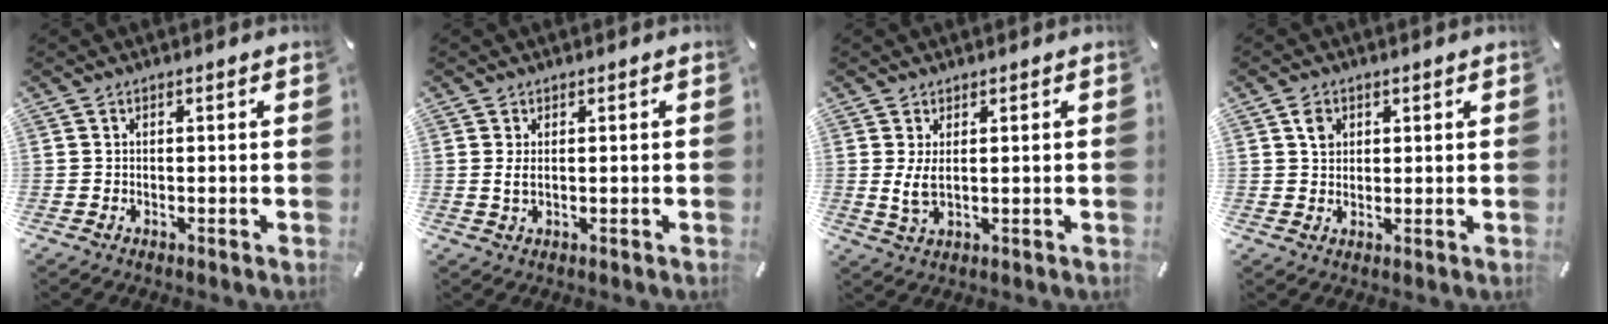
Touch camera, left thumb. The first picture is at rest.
{"total": 1.9, "force": [0.5, 0.8, 1.7], "torque": [-0.034, 0.002, 0.007]}
{"total": 4.5, "force": [1.0, 1.9, 3.9], "torque": [-0.095, -0.005, 0.014]}
{"total": 3.3, "force": [1.3, 2.8, 1.2], "torque": [-0.005, -0.004, 0.018]}